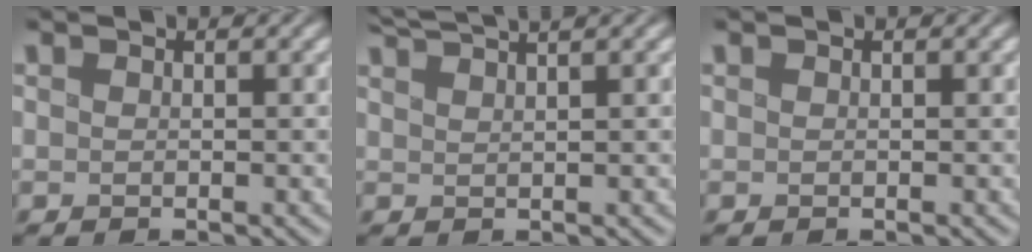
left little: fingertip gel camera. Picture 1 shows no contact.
{"total": 3.1, "force": [2.8, -0.4, 1.2], "torque": [-0.029, 0.019, 0.055]}
{"total": 0.0}